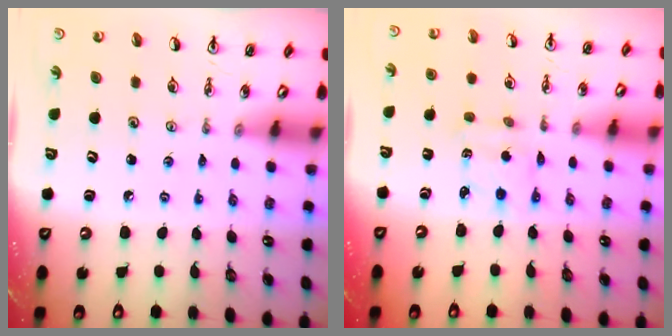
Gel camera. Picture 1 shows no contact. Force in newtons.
{"total": 2.0, "press": 1.9, "slide": 0.8}